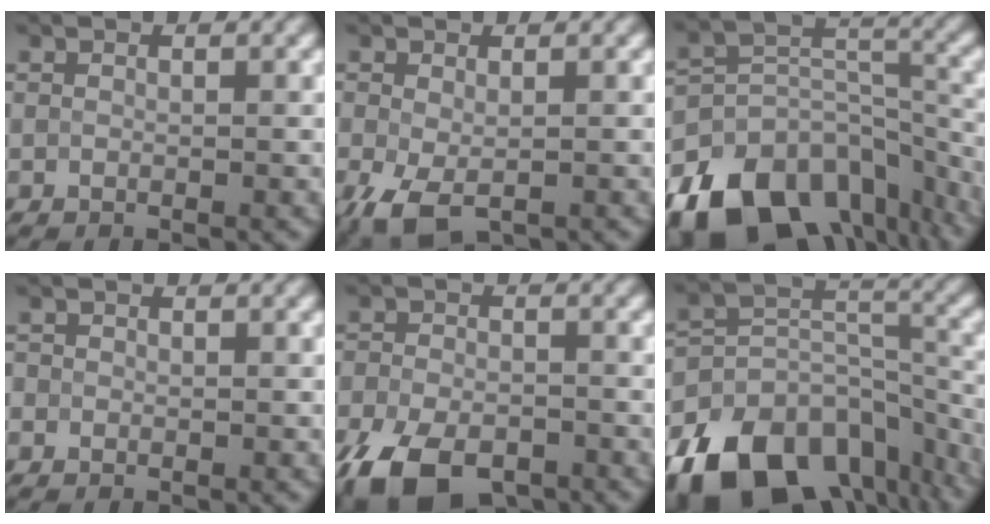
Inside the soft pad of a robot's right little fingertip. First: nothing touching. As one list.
[{"total": 3.0, "force": [-1.6, 1.1, 2.2], "torque": [-0.056, -0.002, -0.020]}, {"total": 15.9, "force": [-11.5, 8.9, 6.3], "torque": [-0.156, -0.015, -0.159]}, {"total": 0.8, "force": [-0.5, -0.1, -0.6], "torque": [0.009, 0.001, -0.002]}, {"total": 8.4, "force": [-5.9, 3.7, 4.7], "torque": [-0.102, -0.022, -0.096]}, {"total": 14.6, "force": [-10.2, 8.1, 6.6], "torque": [-0.153, 0.000, -0.152]}]